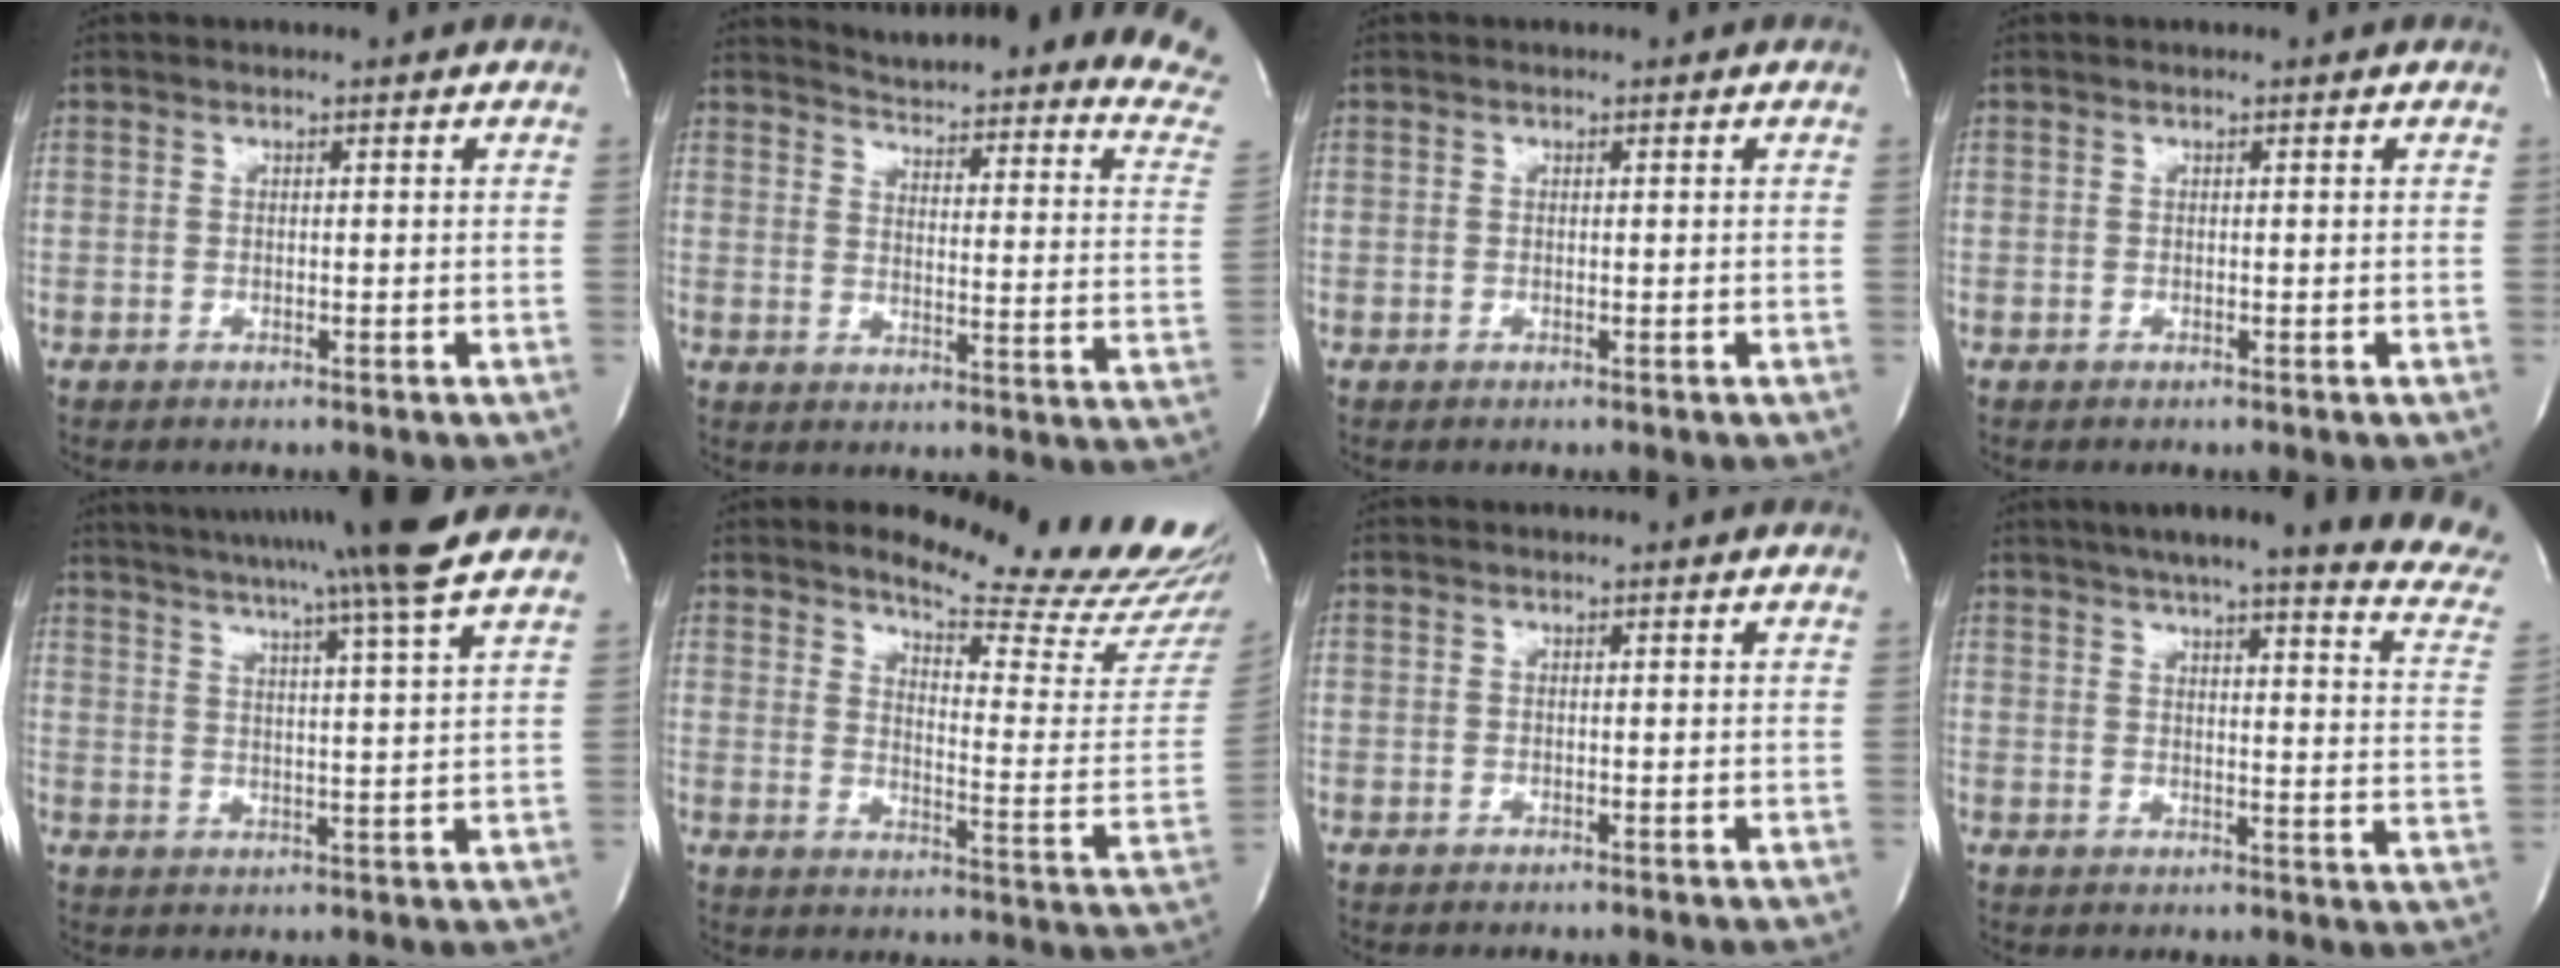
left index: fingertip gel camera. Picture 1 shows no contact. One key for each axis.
{"total": 24.4, "fx": 23.5, "fy": 0.3, "fz": 6.5, "tx": -0.082, "ty": -0.146, "tz": 0.259}
{"total": 0.0}
{"total": 0.0}
{"total": 18.0, "fx": 15.4, "fy": -2.6, "fz": 8.9, "tx": -0.157, "ty": -0.026, "tz": 0.211}
{"total": 19.5, "fx": 18.3, "fy": 0.4, "fz": 6.7, "tx": -0.098, "ty": -0.130, "tz": 0.219}
{"total": 0.0}
{"total": 22.9, "fx": 19.6, "fy": 0.6, "fz": 11.8, "tx": -0.163, "ty": -0.056, "tz": 0.227}